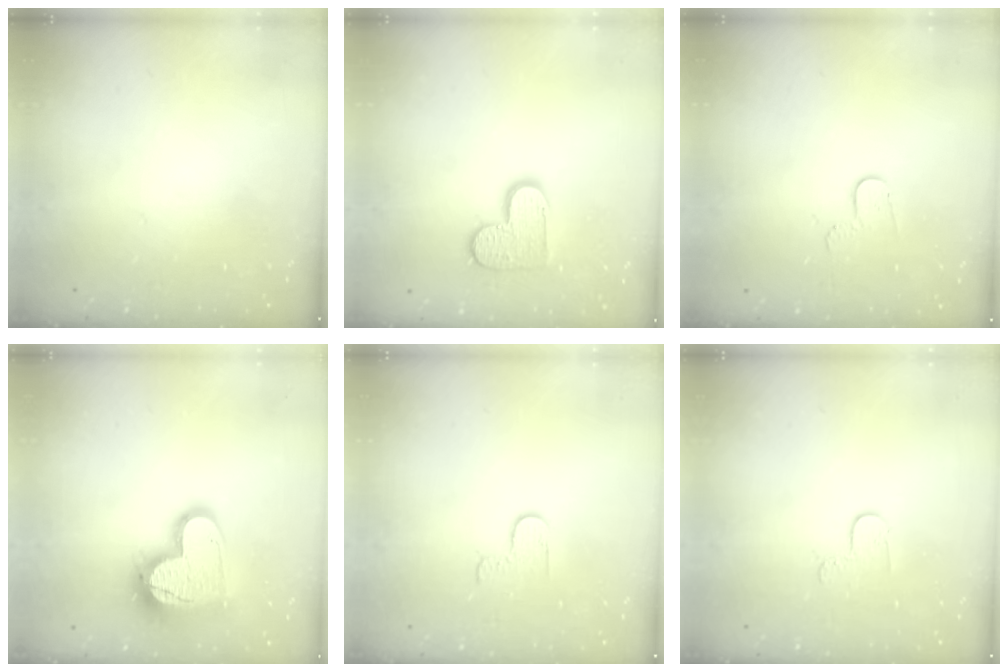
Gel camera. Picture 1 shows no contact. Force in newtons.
{"total": 10.5, "press": 10.5, "slide": 0.5}
{"total": 4.9, "press": 4.8, "slide": 0.4}
{"total": 17.9, "press": 17.9, "slide": 1.5}
{"total": 2.7, "press": 2.6, "slide": 0.4}
{"total": 4.7, "press": 4.6, "slide": 0.4}